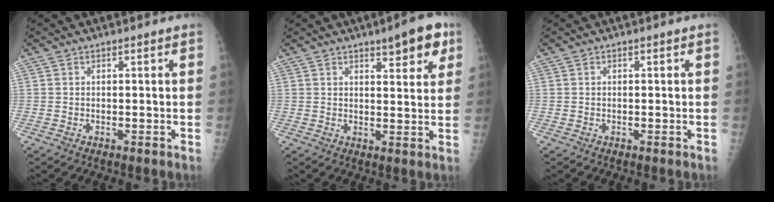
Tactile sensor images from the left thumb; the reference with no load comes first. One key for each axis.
{"total": 7.7, "fx": 4.4, "fy": 2.7, "fz": 5.8, "tx": -0.052, "ty": -0.017, "tz": 0.053}
{"total": 0.0}